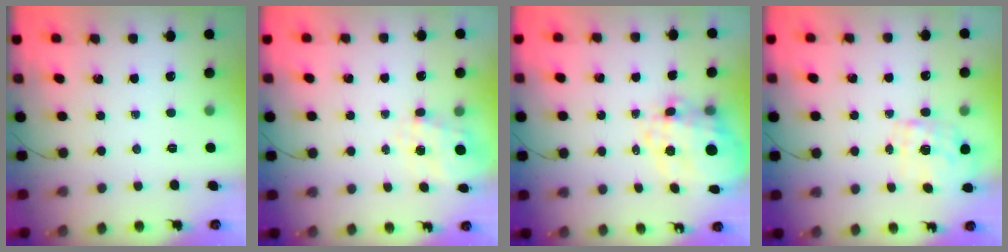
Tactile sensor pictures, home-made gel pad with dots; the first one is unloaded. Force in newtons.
{"total": 7.0, "press": 6.9, "slide": 1.1}
{"total": 13.6, "press": 13.3, "slide": 2.9}
{"total": 2.2, "press": 2.2, "slide": 0.4}